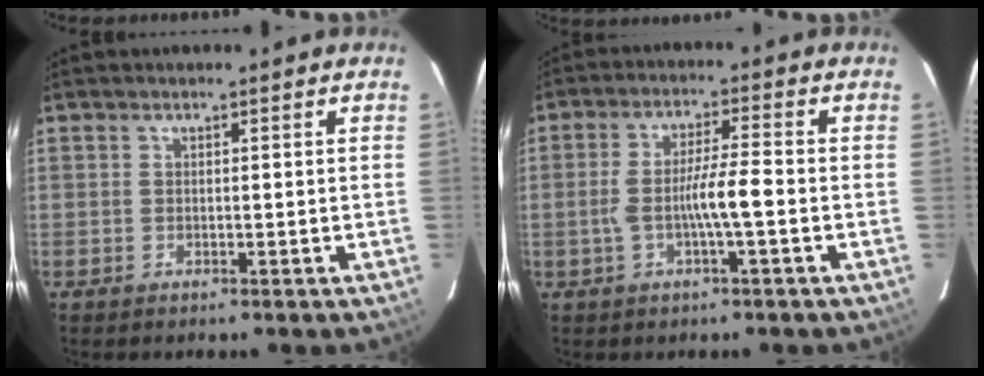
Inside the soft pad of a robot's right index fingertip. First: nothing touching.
{"total": 6.2, "force": [-1.4, 0.2, 6.0], "torque": [-0.118, 0.007, -0.025]}